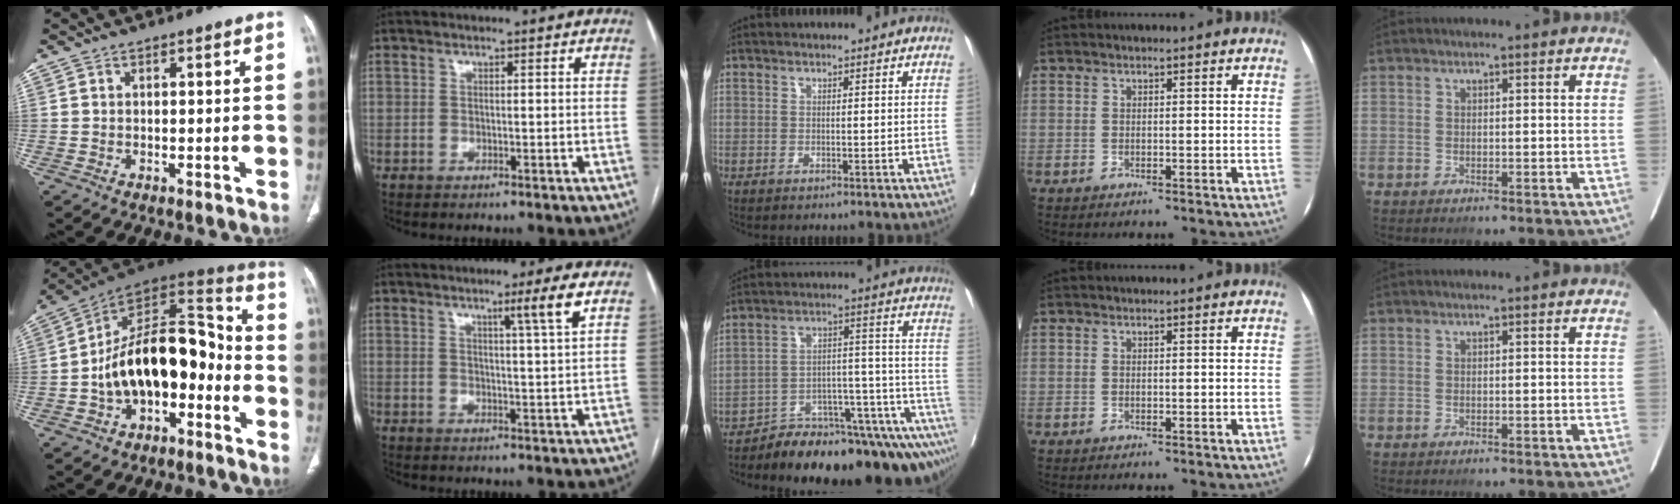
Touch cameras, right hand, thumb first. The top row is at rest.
{"thumb": {"total": 20.0, "force": [-4.7, 11.9, 15.3], "torque": [-0.217, 0.076, -0.077]}, "index": {"total": 4.4, "force": [2.4, -1.4, 3.4], "torque": [-0.055, -0.011, 0.043]}, "middle": {"total": 21.6, "force": [-18.8, 4.1, 10.0], "torque": [-0.063, 0.040, -0.265]}}